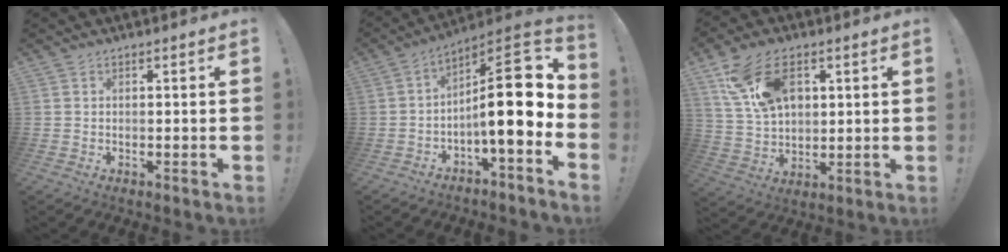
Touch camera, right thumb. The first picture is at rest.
{"total": 16.2, "force": [0.0, 4.6, 15.6], "torque": [-0.222, 0.001, -0.001]}
{"total": 15.6, "force": [6.8, 10.0, 9.8], "torque": [-0.177, -0.016, 0.129]}